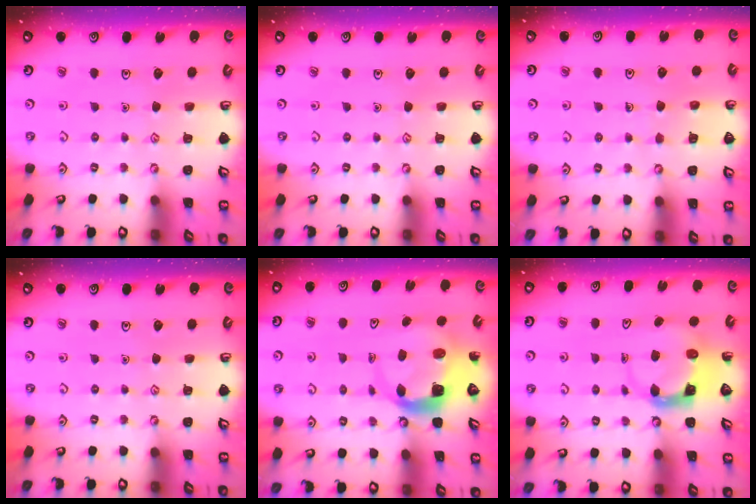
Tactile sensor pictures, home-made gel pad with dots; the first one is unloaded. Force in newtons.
{"total": 0.0}
{"total": 3.9, "press": 3.9, "slide": 0.3}
{"total": 0.0}
{"total": 5.1, "press": 5.1, "slide": 0.7}
{"total": 3.6, "press": 3.5, "slide": 0.5}